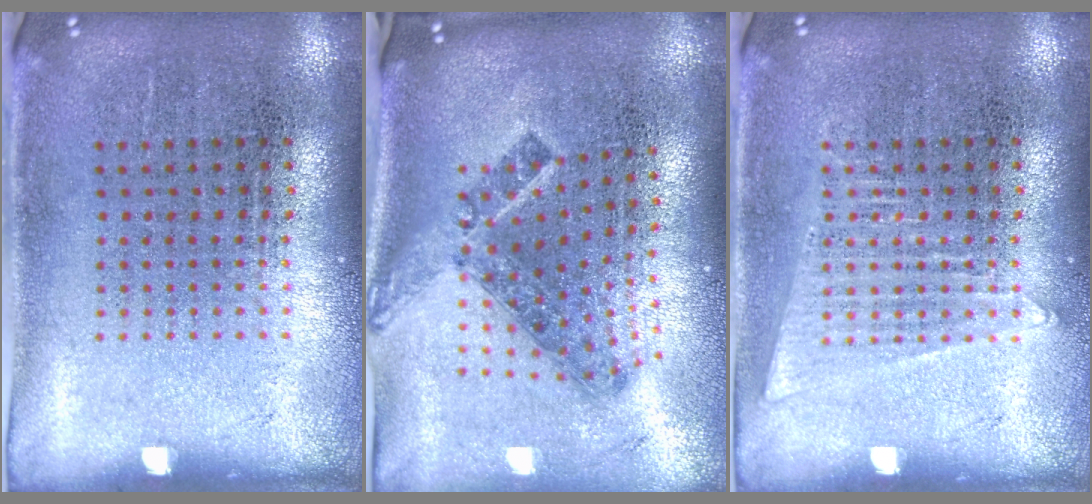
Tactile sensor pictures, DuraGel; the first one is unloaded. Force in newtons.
{"total": 1.6, "press": 1.1, "slide": 1.1}
{"total": 1.6, "press": 1.6, "slide": 0.1}